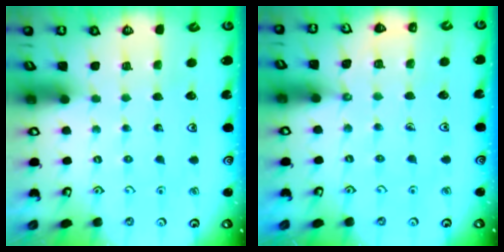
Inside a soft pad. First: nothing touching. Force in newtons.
{"total": 5.8, "press": 5.6, "slide": 1.6}